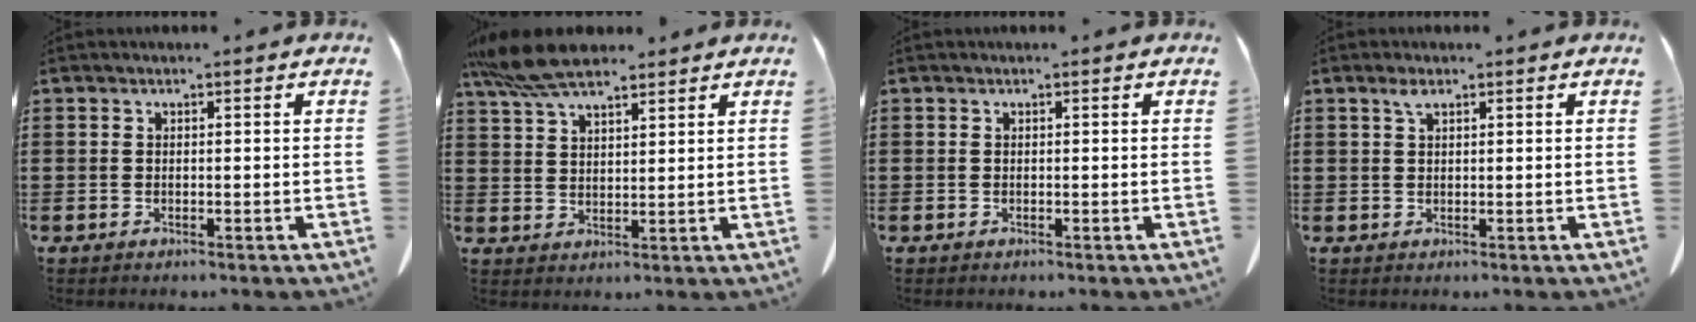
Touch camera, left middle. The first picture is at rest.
{"total": 8.1, "force": [6.5, 2.3, 4.2], "torque": [-0.102, -0.009, 0.125]}
{"total": 0.0}
{"total": 1.7, "force": [0.9, 0.5, 1.3], "torque": [-0.031, 0.000, 0.018]}